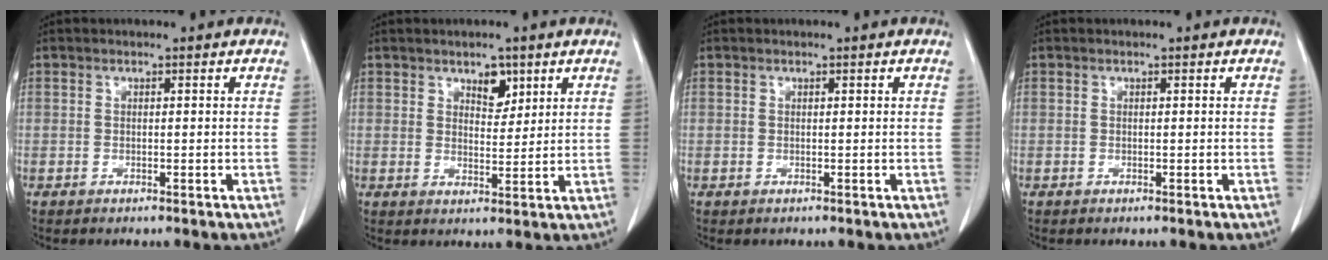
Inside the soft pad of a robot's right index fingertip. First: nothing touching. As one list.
[{"total": 3.6, "force": [2.2, 1.9, 2.1], "torque": [-0.031, -0.004, 0.038]}, {"total": 0.0}, {"total": 0.0}]